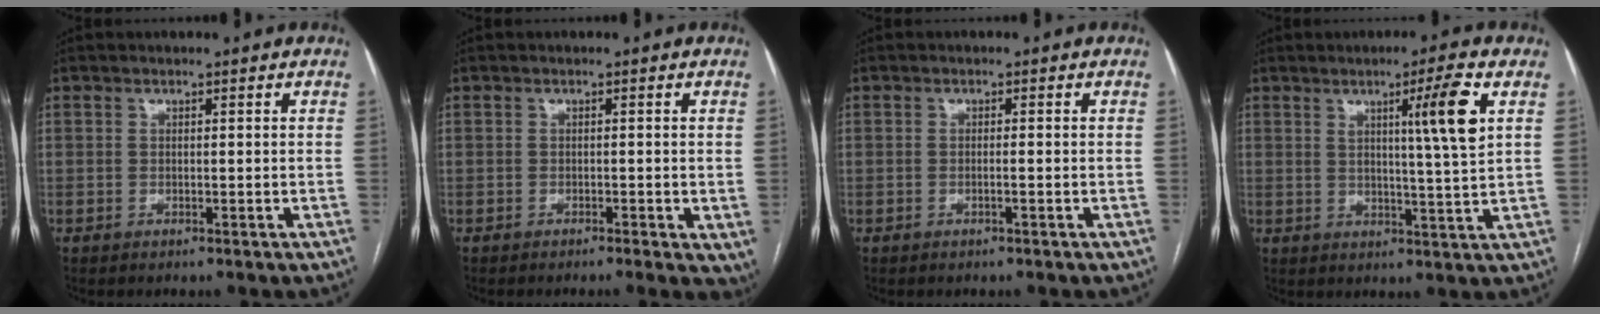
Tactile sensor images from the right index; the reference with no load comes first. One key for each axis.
{"total": 4.8, "fx": -2.7, "fy": 1.6, "fz": 3.7, "tx": -0.031, "ty": -0.011, "tz": -0.045}
{"total": 1.0, "fx": -0.4, "fy": -0.2, "fz": 0.8, "tx": -0.015, "ty": 0.001, "tz": -0.007}
{"total": 7.9, "fx": 2.9, "fy": -1.3, "fz": 7.3, "tx": -0.113, "ty": -0.007, "tz": 0.046}